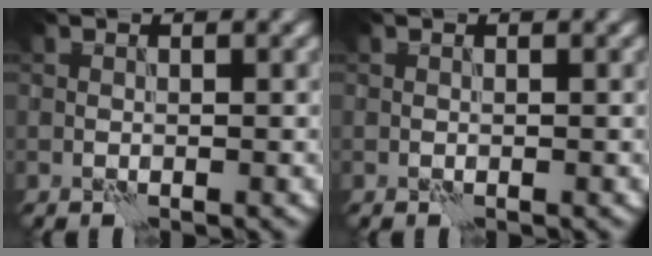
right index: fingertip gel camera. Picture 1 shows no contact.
{"total": 0.0}